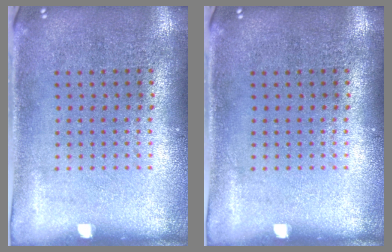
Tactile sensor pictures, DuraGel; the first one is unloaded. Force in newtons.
{"total": 0.0}